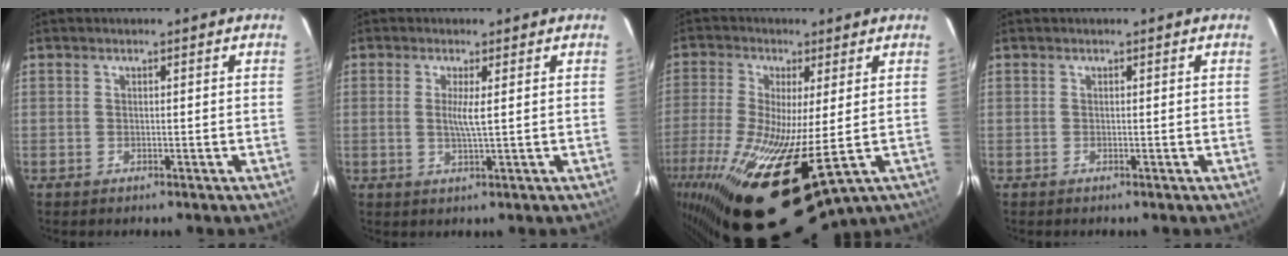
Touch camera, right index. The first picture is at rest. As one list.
[{"total": 3.0, "force": [0.4, -0.2, 2.9], "torque": [-0.056, -0.005, 0.004]}, {"total": 22.7, "force": [-8.0, 7.4, 20.0], "torque": [-0.407, -0.088, -0.118]}, {"total": 0.0}]